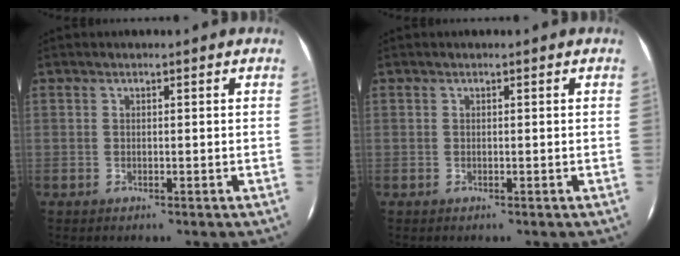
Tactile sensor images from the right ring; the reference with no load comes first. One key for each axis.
{"total": 0.0}